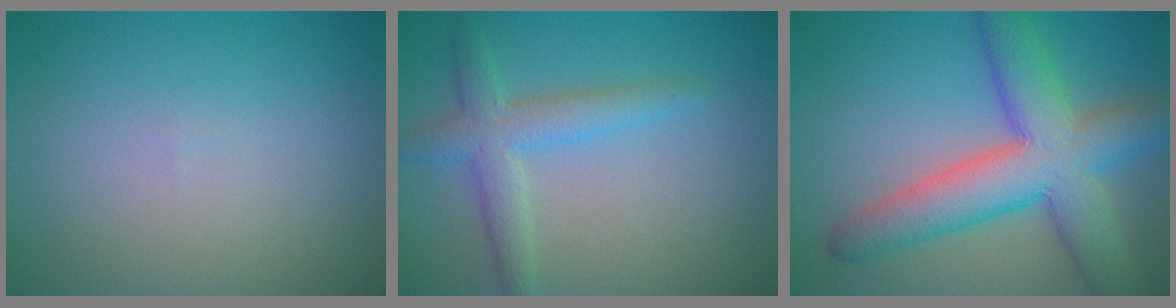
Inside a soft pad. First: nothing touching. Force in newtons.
{"total": 3.7, "press": 3.7, "slide": 0.2}
{"total": 9.3, "press": 9.3, "slide": 0.3}